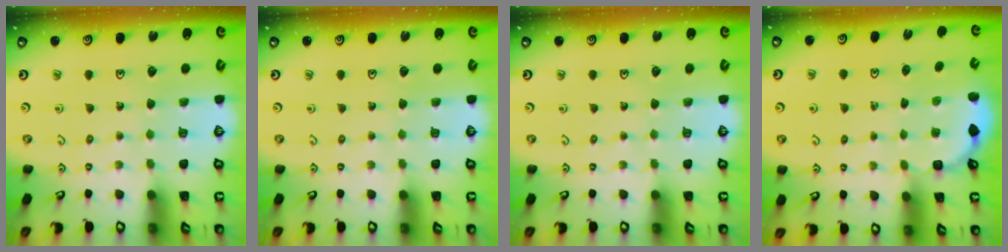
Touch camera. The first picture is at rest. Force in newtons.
{"total": 0.0}
{"total": 0.0}
{"total": 2.5, "press": 2.2, "slide": 1.2}